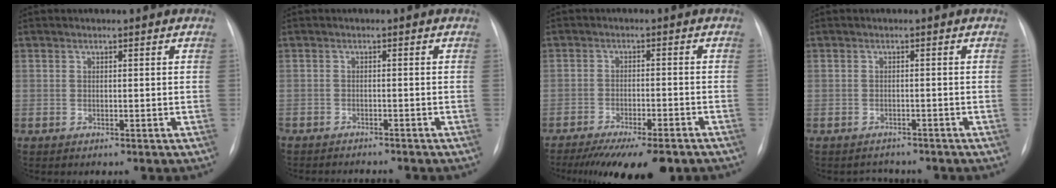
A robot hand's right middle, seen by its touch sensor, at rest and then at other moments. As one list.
[{"total": 4.4, "force": [-4.2, 0.7, 1.2], "torque": [-0.011, -0.006, -0.059]}, {"total": 13.0, "force": [-10.4, 2.6, 7.3], "torque": [-0.107, -0.018, -0.152]}, {"total": 2.6, "force": [-2.4, 1.1, -0.2], "torque": [0.002, 0.001, -0.032]}]